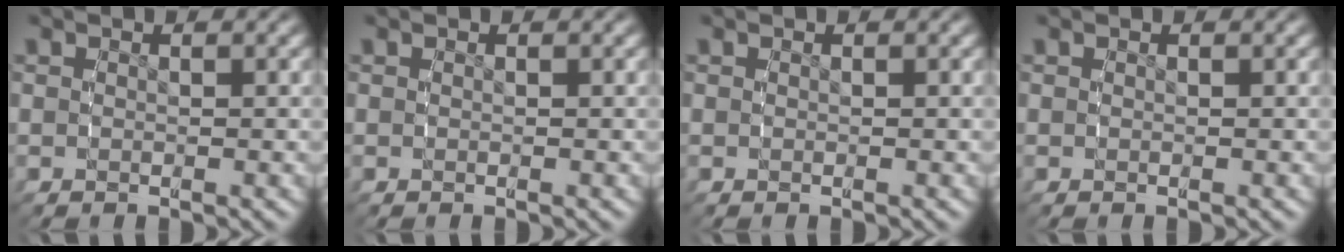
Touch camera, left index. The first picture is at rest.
{"total": 0.0}
{"total": 0.0}
{"total": 0.0}